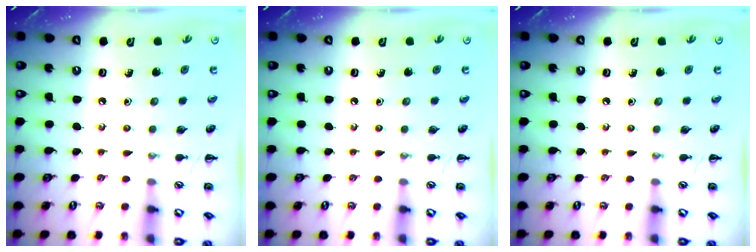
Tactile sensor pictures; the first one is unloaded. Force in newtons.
{"total": 0.0}
{"total": 0.0}